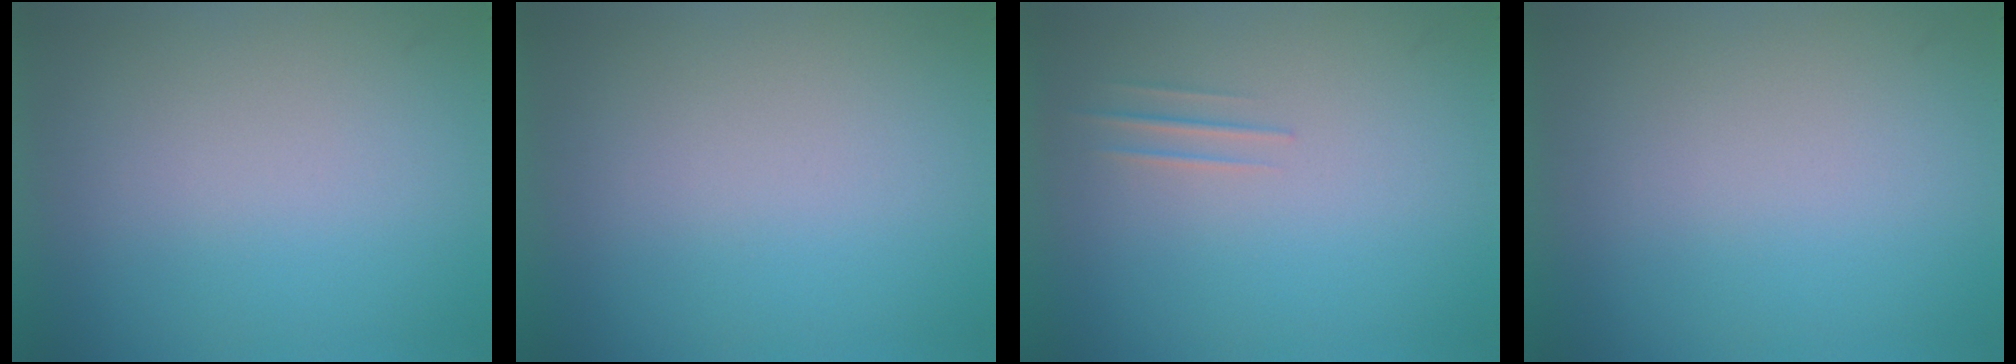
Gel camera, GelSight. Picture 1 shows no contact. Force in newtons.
{"total": 1.0}
{"total": 1.1}
{"total": 0.0}